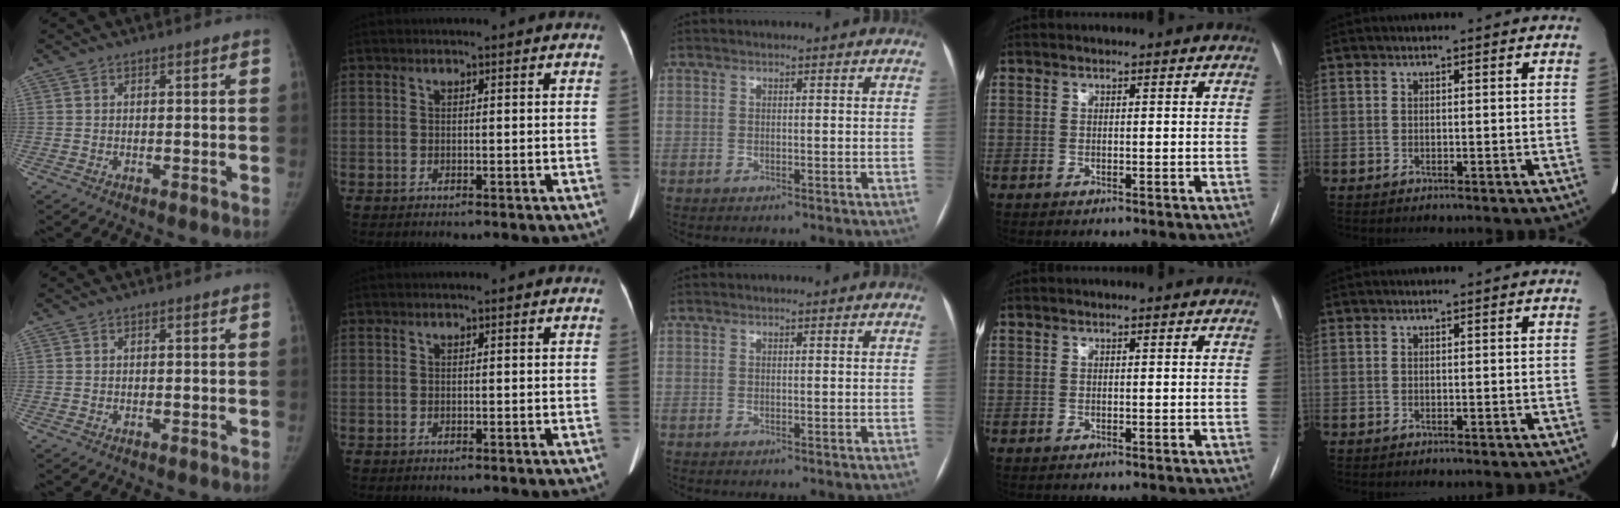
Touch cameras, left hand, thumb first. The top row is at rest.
{}